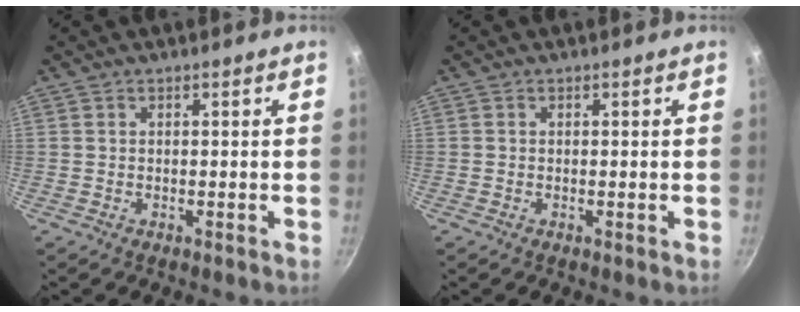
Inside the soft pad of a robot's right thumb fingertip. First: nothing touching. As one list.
[{"total": 0.0}]